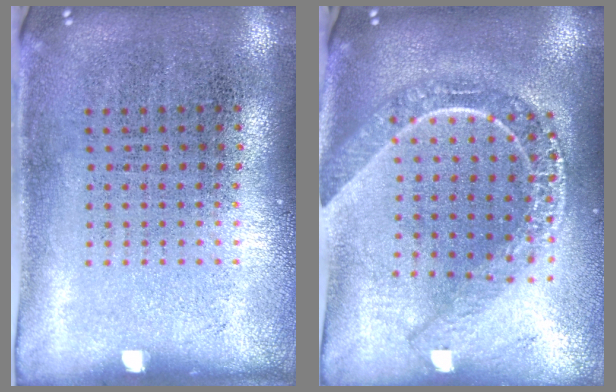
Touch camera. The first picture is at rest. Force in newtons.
{"total": 2.2, "press": 1.9, "slide": 1.1}